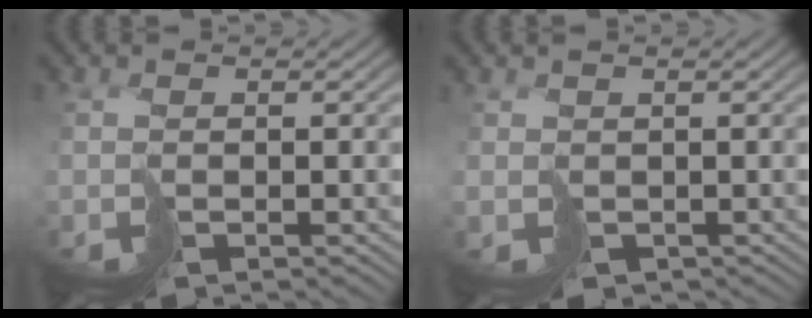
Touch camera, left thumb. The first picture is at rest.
{"total": 1.3, "force": [-0.4, 1.3, -0.2], "torque": [0.009, -0.009, 0.000]}